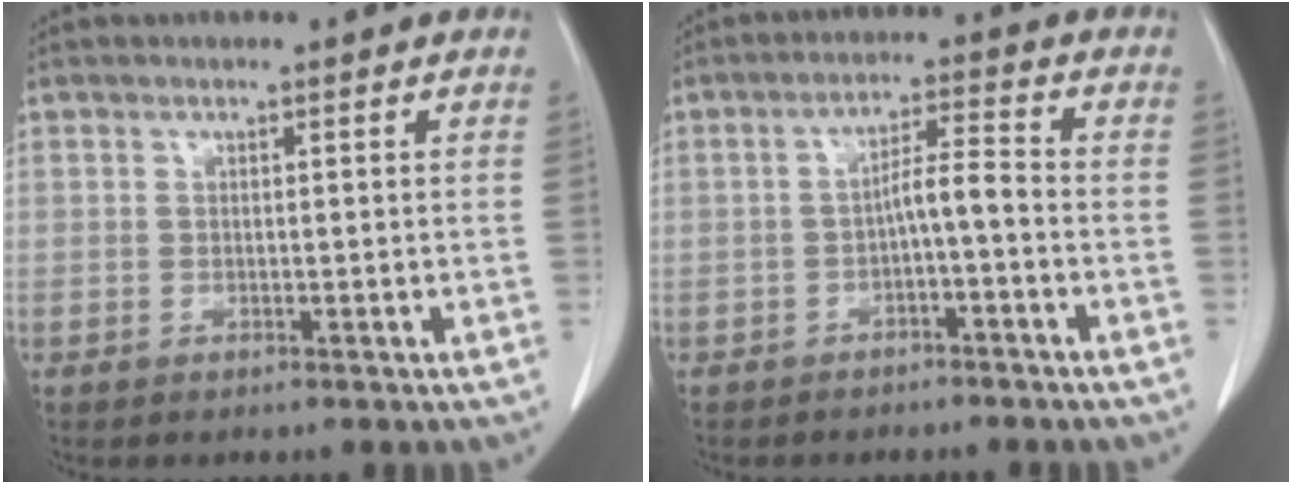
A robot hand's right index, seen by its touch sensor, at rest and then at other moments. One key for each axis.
{"total": 4.3, "fx": -1.5, "fy": 0.5, "fz": 4.0, "tx": -0.069, "ty": 0.017, "tz": -0.023}